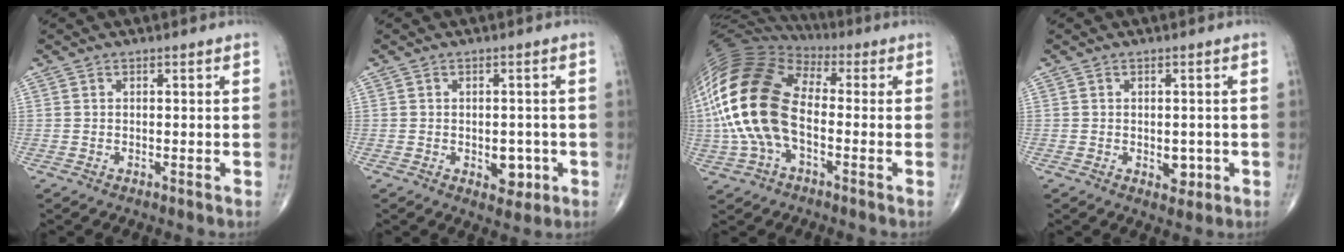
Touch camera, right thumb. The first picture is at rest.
{"total": 4.5, "force": [-1.2, 2.9, 3.3], "torque": [-0.017, 0.001, -0.011]}
{"total": 20.4, "force": [-1.6, 11.7, 16.7], "torque": [-0.361, 0.025, -0.038]}
{"total": 3.0, "force": [-0.6, 2.0, 2.2], "torque": [-0.010, 0.000, -0.004]}